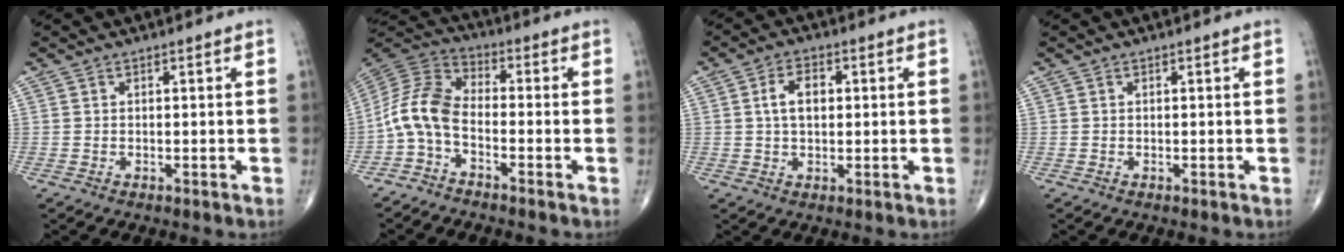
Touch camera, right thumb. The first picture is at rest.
{"total": 8.8, "force": [-3.2, 4.7, 6.8], "torque": [-0.139, 0.048, -0.082]}
{"total": 5.5, "force": [0.9, 3.3, 4.3], "torque": [-0.069, 0.009, 0.011]}
{"total": 0.0}